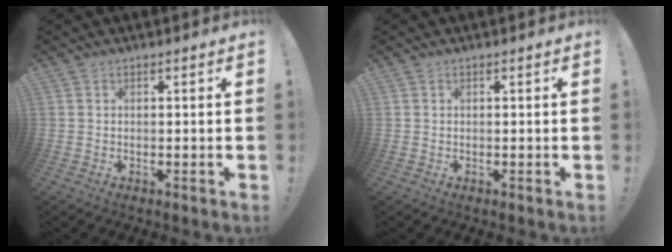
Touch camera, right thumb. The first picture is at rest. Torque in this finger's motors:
{"motor_torque": [-0.07, 0.13, -0.14, 0.06, 0.03]}